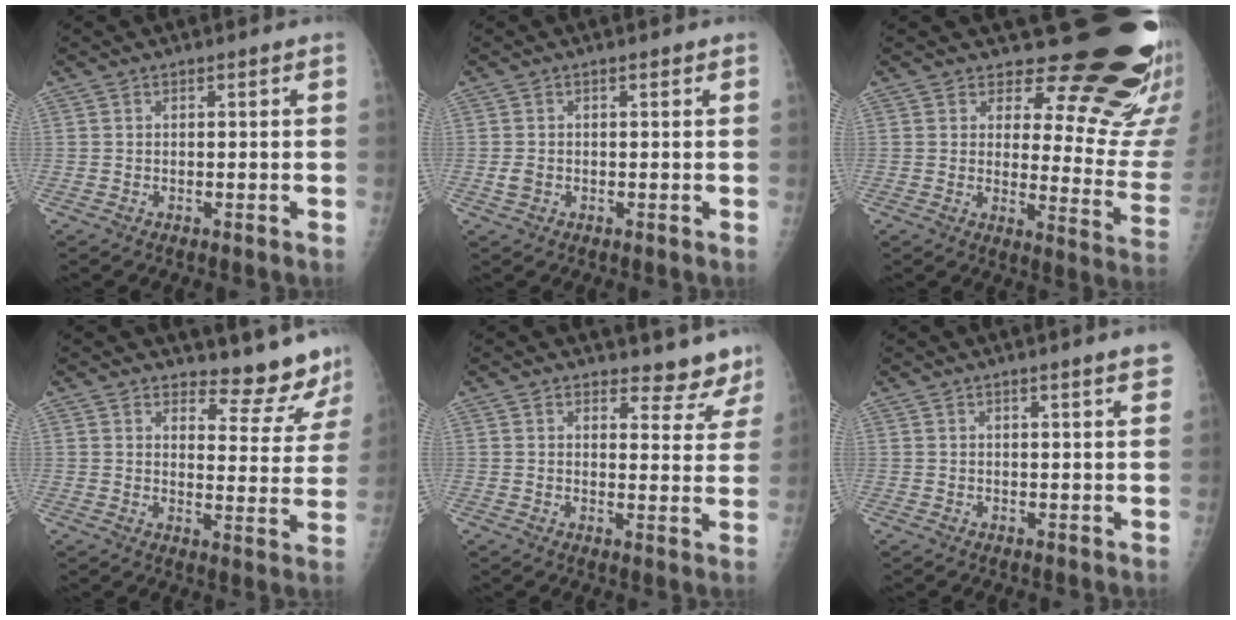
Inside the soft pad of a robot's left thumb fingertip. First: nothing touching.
{"total": 1.7, "force": [0.0, 1.3, 1.2], "torque": [-0.016, -0.001, 0.004]}
{"total": 20.0, "force": [16.0, 7.5, 9.4], "torque": [-0.068, -0.139, 0.185]}
{"total": 10.8, "force": [10.5, 2.1, 1.4], "torque": [0.014, -0.118, 0.121]}
{"total": 8.1, "force": [7.7, 2.5, 0.7], "torque": [0.030, -0.060, 0.074]}
{"total": 3.8, "force": [2.7, -0.1, 2.7], "torque": [-0.030, -0.006, 0.032]}